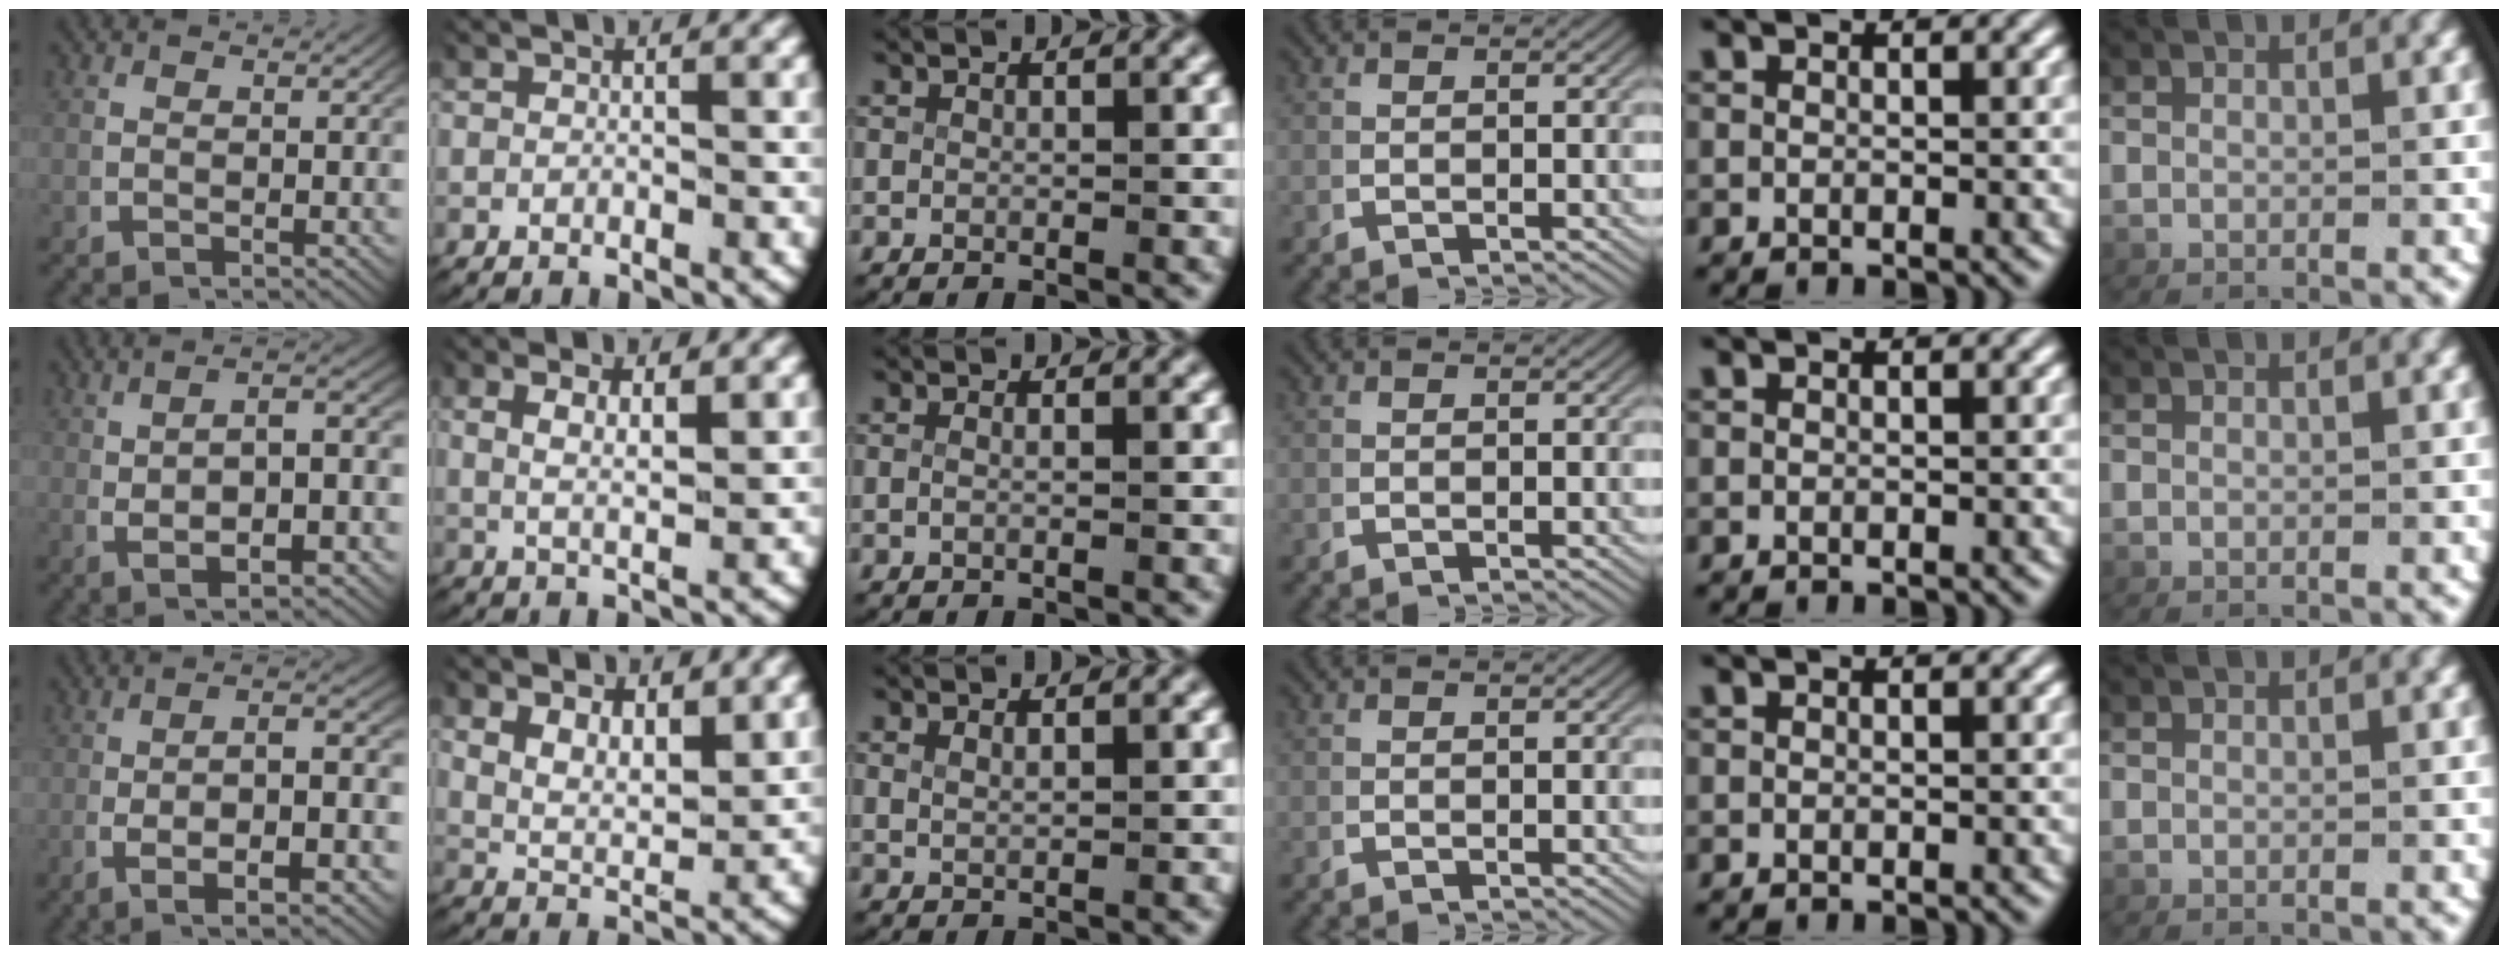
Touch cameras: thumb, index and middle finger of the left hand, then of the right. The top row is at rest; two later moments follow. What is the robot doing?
{"motion": "lift_and_place", "object": "towel"}